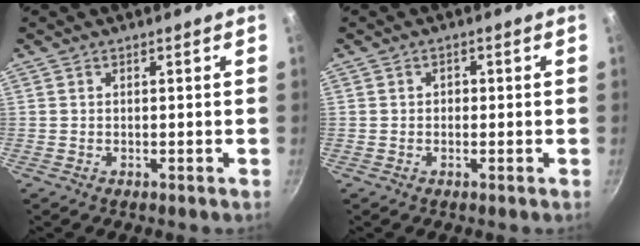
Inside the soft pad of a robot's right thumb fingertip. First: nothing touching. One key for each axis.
{"total": 1.2, "fx": 0.0, "fy": 1.1, "fz": 0.6, "tx": -0.007, "ty": 0.005, "tz": -0.002}